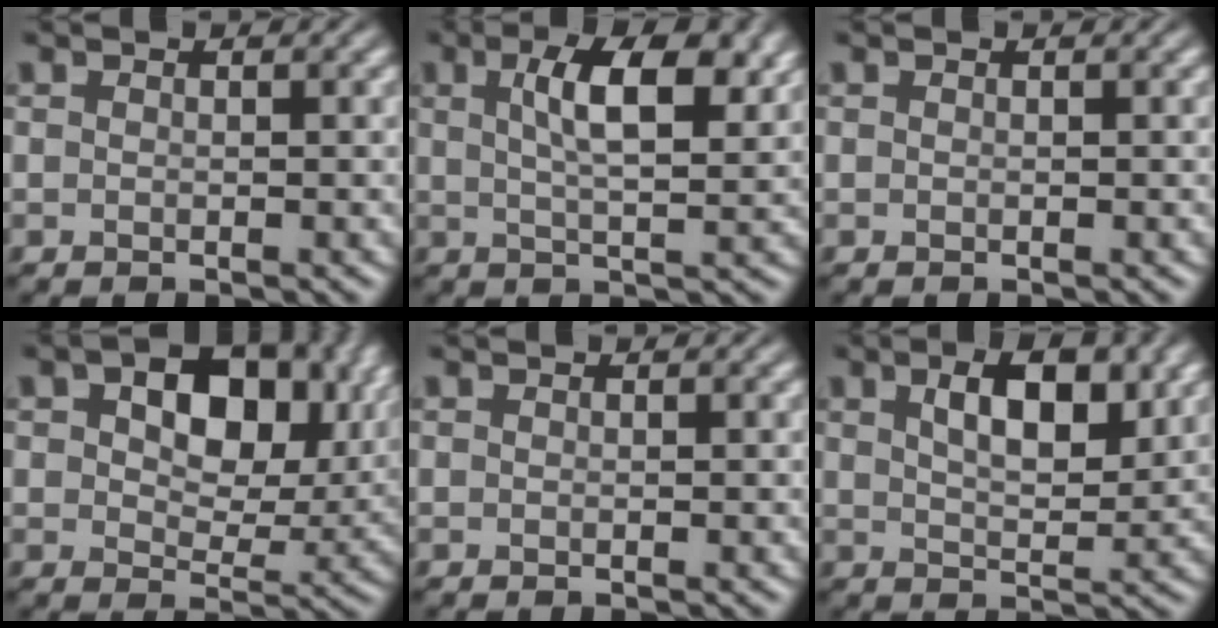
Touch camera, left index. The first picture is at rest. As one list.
[{"total": 6.6, "force": [2.4, 2.2, 5.7], "torque": [-0.091, 0.004, 0.038]}, {"total": 0.0}, {"total": 10.7, "force": [3.4, 6.5, 7.8], "torque": [-0.112, -0.003, 0.051]}, {"total": 0.0}, {"total": 5.5, "force": [2.3, 2.3, 4.4], "torque": [-0.071, 0.004, 0.038]}]